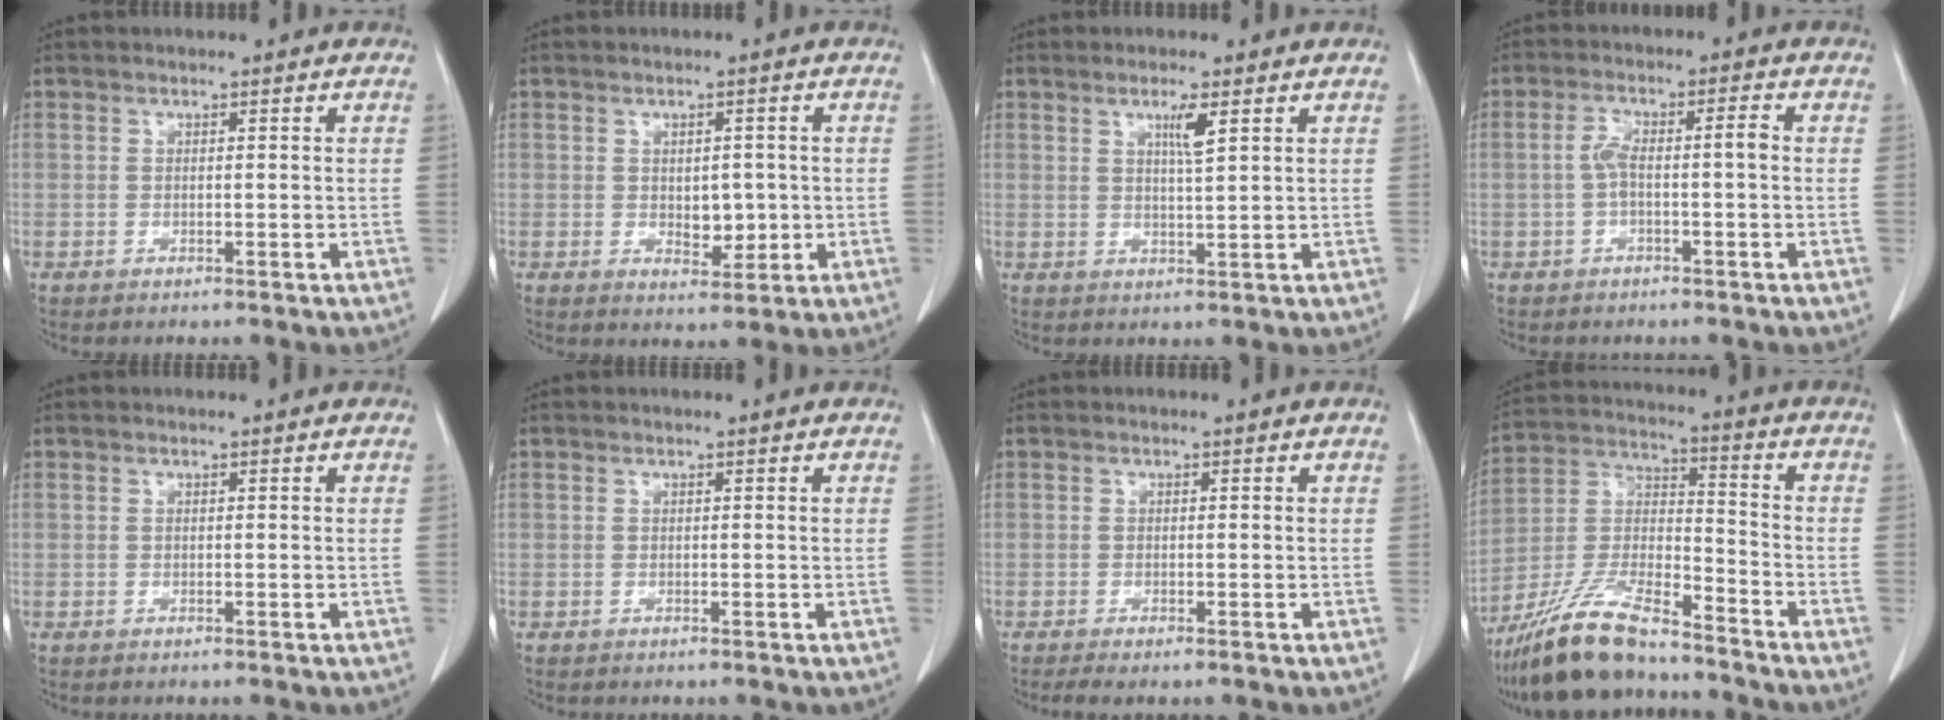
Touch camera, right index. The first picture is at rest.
{"total": 3.8, "force": [-0.2, 2.3, 3.1], "torque": [-0.037, -0.003, 0.005]}
{"total": 3.0, "force": [1.5, -0.1, 2.7], "torque": [-0.050, -0.005, 0.027]}
{"total": 4.4, "force": [-0.6, 1.0, 4.3], "torque": [-0.088, 0.024, -0.008]}
{"total": 0.0}
{"total": 0.0}
{"total": 1.9, "force": [-1.4, 0.3, 1.2], "torque": [-0.023, -0.007, -0.023]}
{"total": 15.0, "force": [-12.4, 2.8, 8.0], "torque": [-0.168, -0.010, -0.230]}